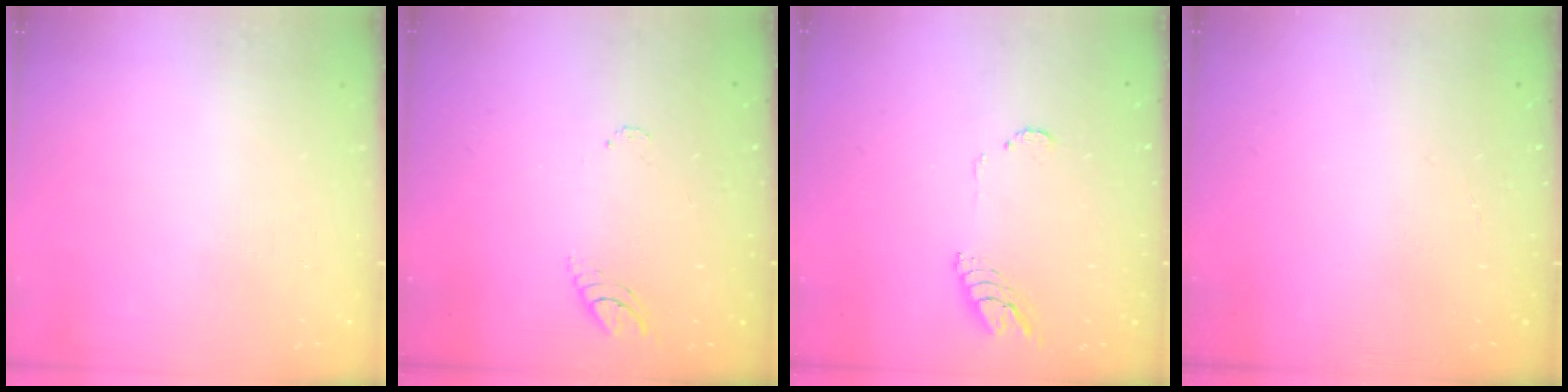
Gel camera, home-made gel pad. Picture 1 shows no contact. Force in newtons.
{"total": 3.4, "press": 3.4, "slide": 0.4}
{"total": 5.8, "press": 5.8, "slide": 0.2}
{"total": 1.8, "press": 1.8, "slide": 0.2}